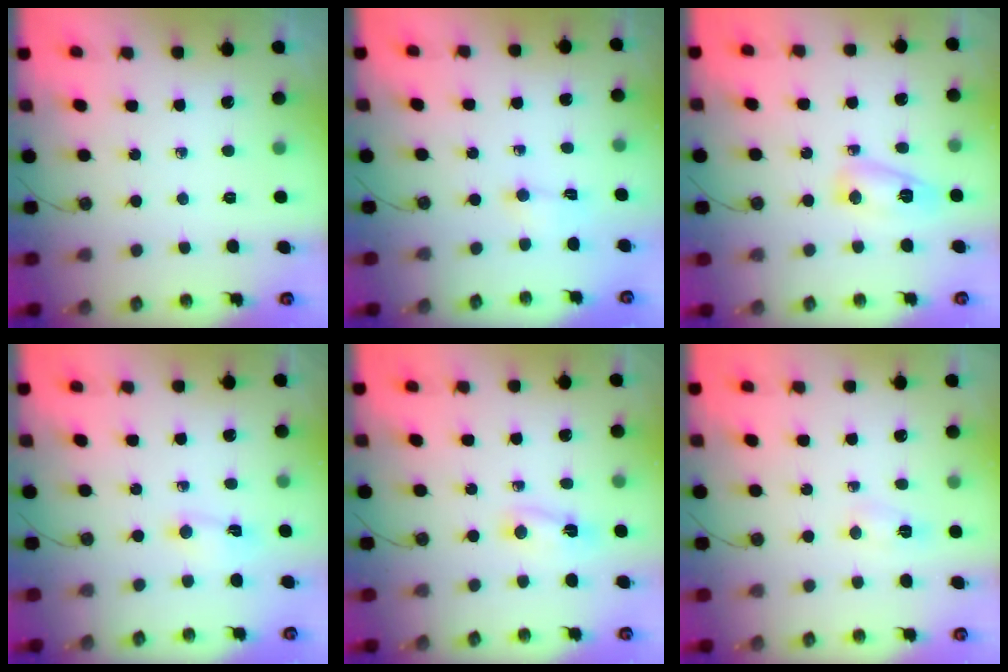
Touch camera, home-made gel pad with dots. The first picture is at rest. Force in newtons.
{"total": 1.5, "press": 1.3, "slide": 0.8}
{"total": 6.6, "press": 6.5, "slide": 1.0}
{"total": 2.2, "press": 2.1, "slide": 0.3}
{"total": 2.4, "press": 2.4, "slide": 0.6}
{"total": 4.1, "press": 4.1, "slide": 0.4}